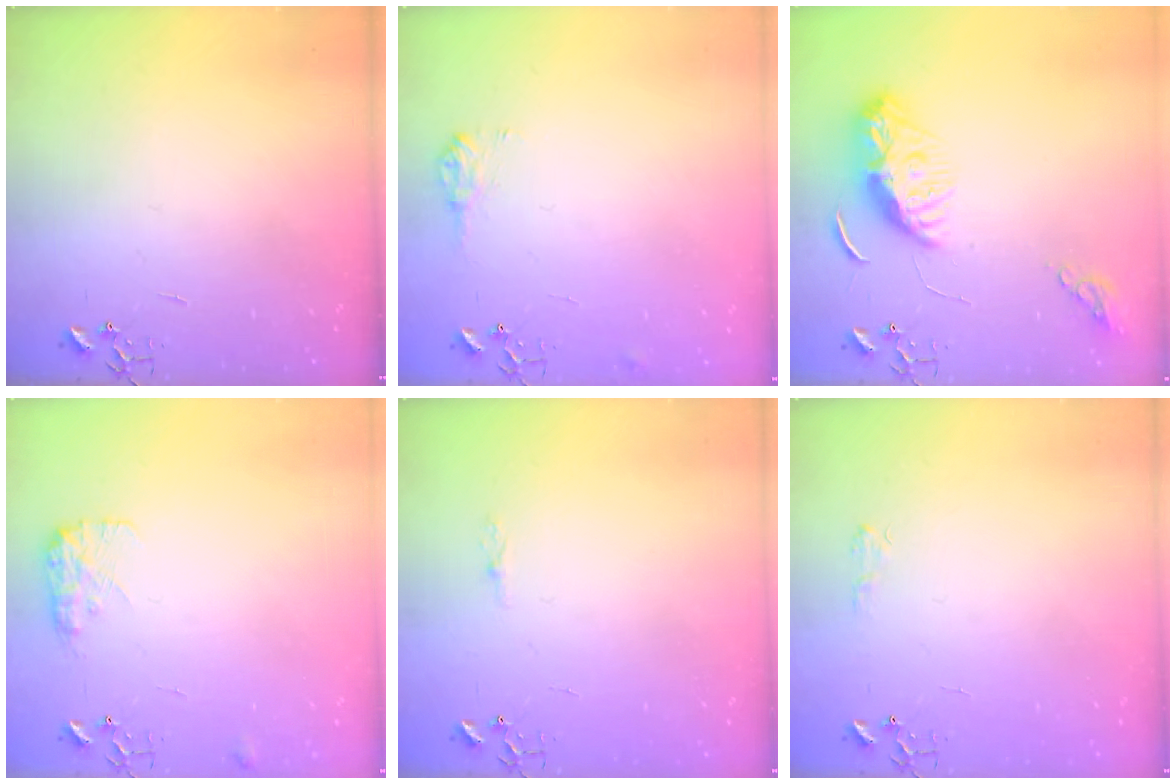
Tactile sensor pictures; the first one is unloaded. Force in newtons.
{"total": 7.7, "press": 7.7, "slide": 0.1}
{"total": 9.9, "press": 9.8, "slide": 1.1}
{"total": 9.5, "press": 9.5, "slide": 0.3}
{"total": 3.3, "press": 3.3, "slide": 0.4}
{"total": 5.4, "press": 5.4, "slide": 0.6}